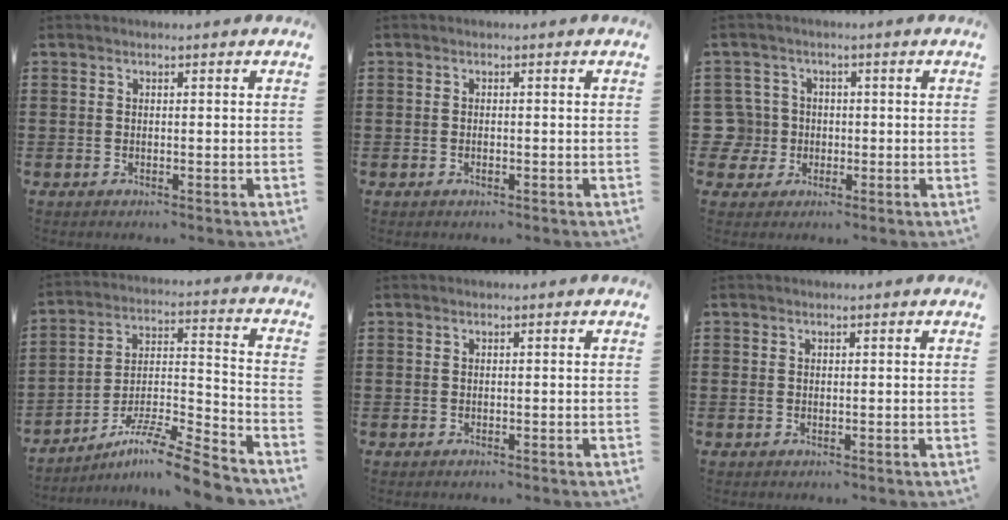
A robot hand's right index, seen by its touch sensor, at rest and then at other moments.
{"total": 0.7, "force": [-0.3, 0.3, 0.5], "torque": [-0.011, -0.002, -0.005]}
{"total": 5.0, "force": [-0.4, 4.9, 1.1], "torque": [-0.061, 0.009, -0.015]}
{"total": 10.1, "force": [-8.6, 0.4, 5.2], "torque": [-0.083, 0.017, -0.169]}
{"total": 0.0}
{"total": 0.6, "force": [0.1, 0.5, 0.2], "torque": [-0.006, 0.004, 0.002]}